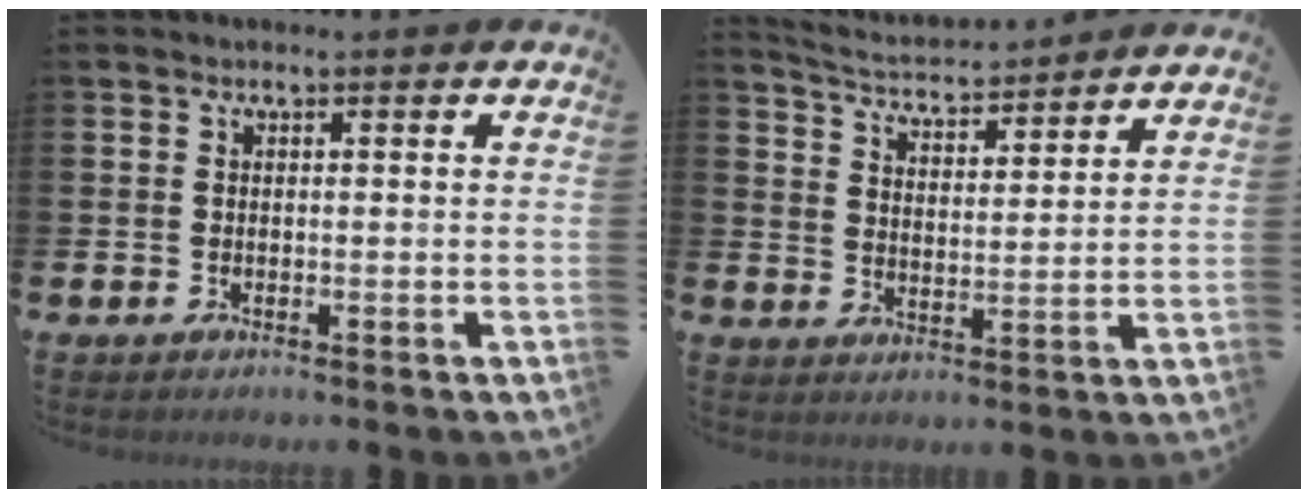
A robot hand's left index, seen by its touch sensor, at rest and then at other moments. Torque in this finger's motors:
{"motor_torque": [0.24, -0.27, 0.10, 0.03]}